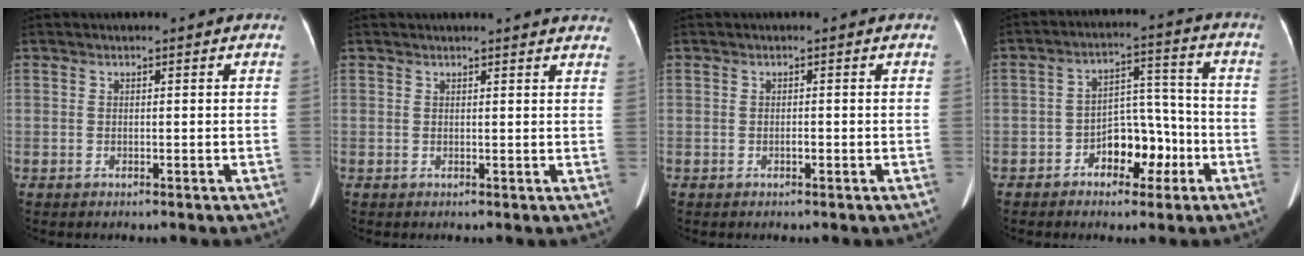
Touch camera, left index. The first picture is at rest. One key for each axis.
{"total": 8.5, "fx": 8.2, "fy": 1.0, "fz": 2.0, "tx": -0.007, "ty": -0.007, "tz": 0.066}
{"total": 0.6, "fx": -0.3, "fy": 0.2, "fz": 0.4, "tx": -0.008, "ty": 0.001, "tz": -0.003}
{"total": 7.9, "fx": -3.6, "fy": 4.5, "fz": 5.4, "tx": -0.086, "ty": 0.033, "tz": -0.054}